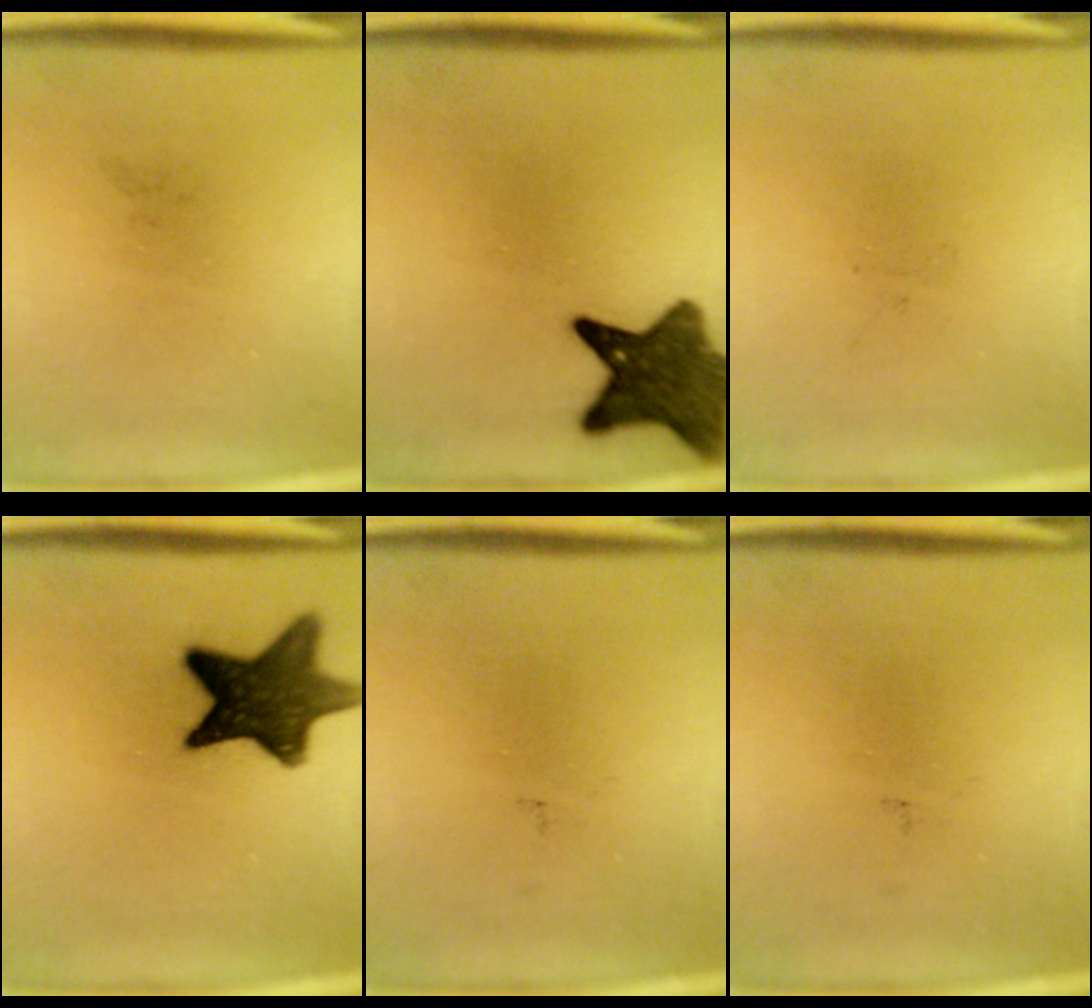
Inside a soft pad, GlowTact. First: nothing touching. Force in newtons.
{"total": 10.5}
{"total": 0.0}
{"total": 13.1}
{"total": 0.0}
{"total": 0.0}